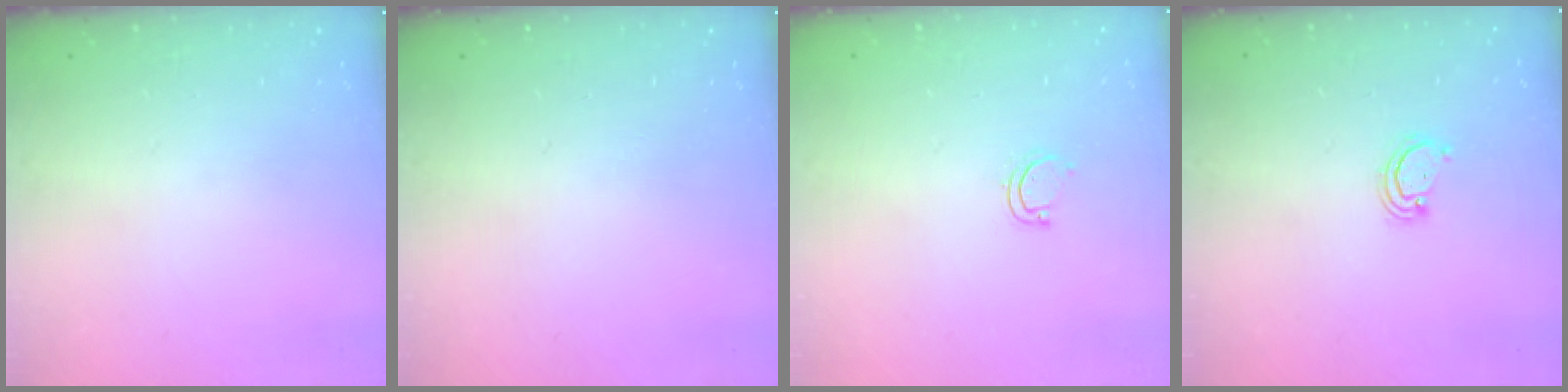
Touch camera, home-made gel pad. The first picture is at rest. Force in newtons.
{"total": 0.0}
{"total": 4.1, "press": 4.1, "slide": 0.3}
{"total": 2.6, "press": 2.6, "slide": 0.3}